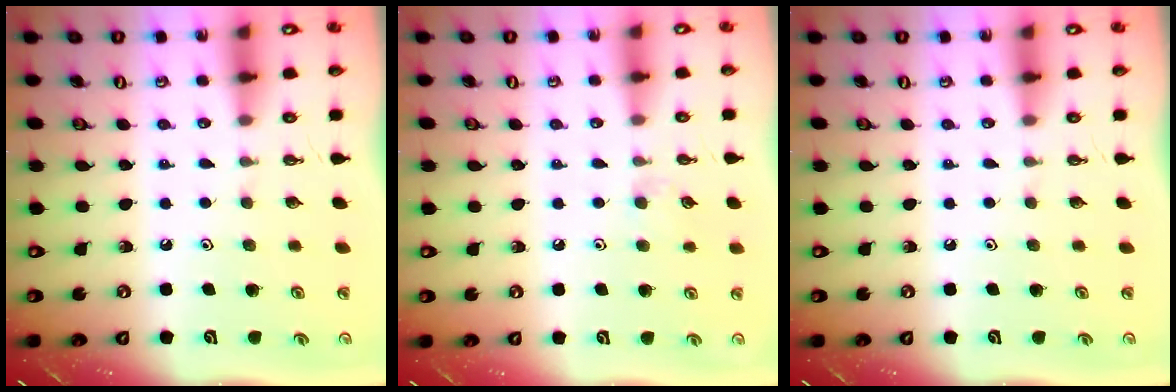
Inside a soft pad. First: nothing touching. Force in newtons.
{"total": 3.5, "press": 3.5, "slide": 0.5}
{"total": 0.0}